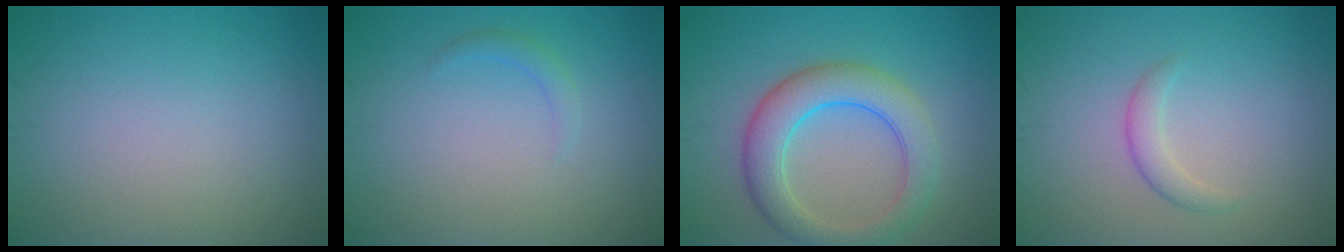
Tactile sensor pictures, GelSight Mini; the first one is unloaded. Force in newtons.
{"total": 1.1, "press": 1.1, "slide": 0.2}
{"total": 5.9, "press": 5.9, "slide": 0.2}
{"total": 1.6, "press": 1.6, "slide": 0.1}